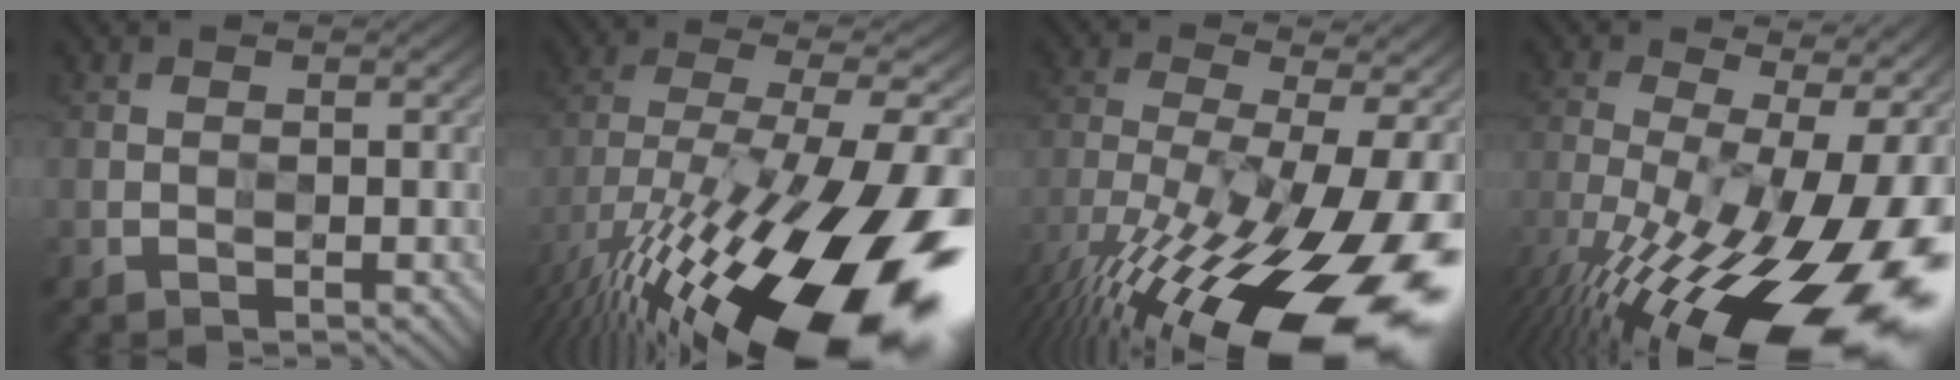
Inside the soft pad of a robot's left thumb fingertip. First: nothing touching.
{"total": 20.2, "force": [-9.4, 7.3, 16.2], "torque": [-0.298, -0.019, -0.153]}
{"total": 20.4, "force": [-11.5, 7.0, 15.3], "torque": [-0.267, -0.034, -0.178]}
{"total": 20.7, "force": [-8.8, 7.1, 17.4], "torque": [-0.281, -0.030, -0.136]}